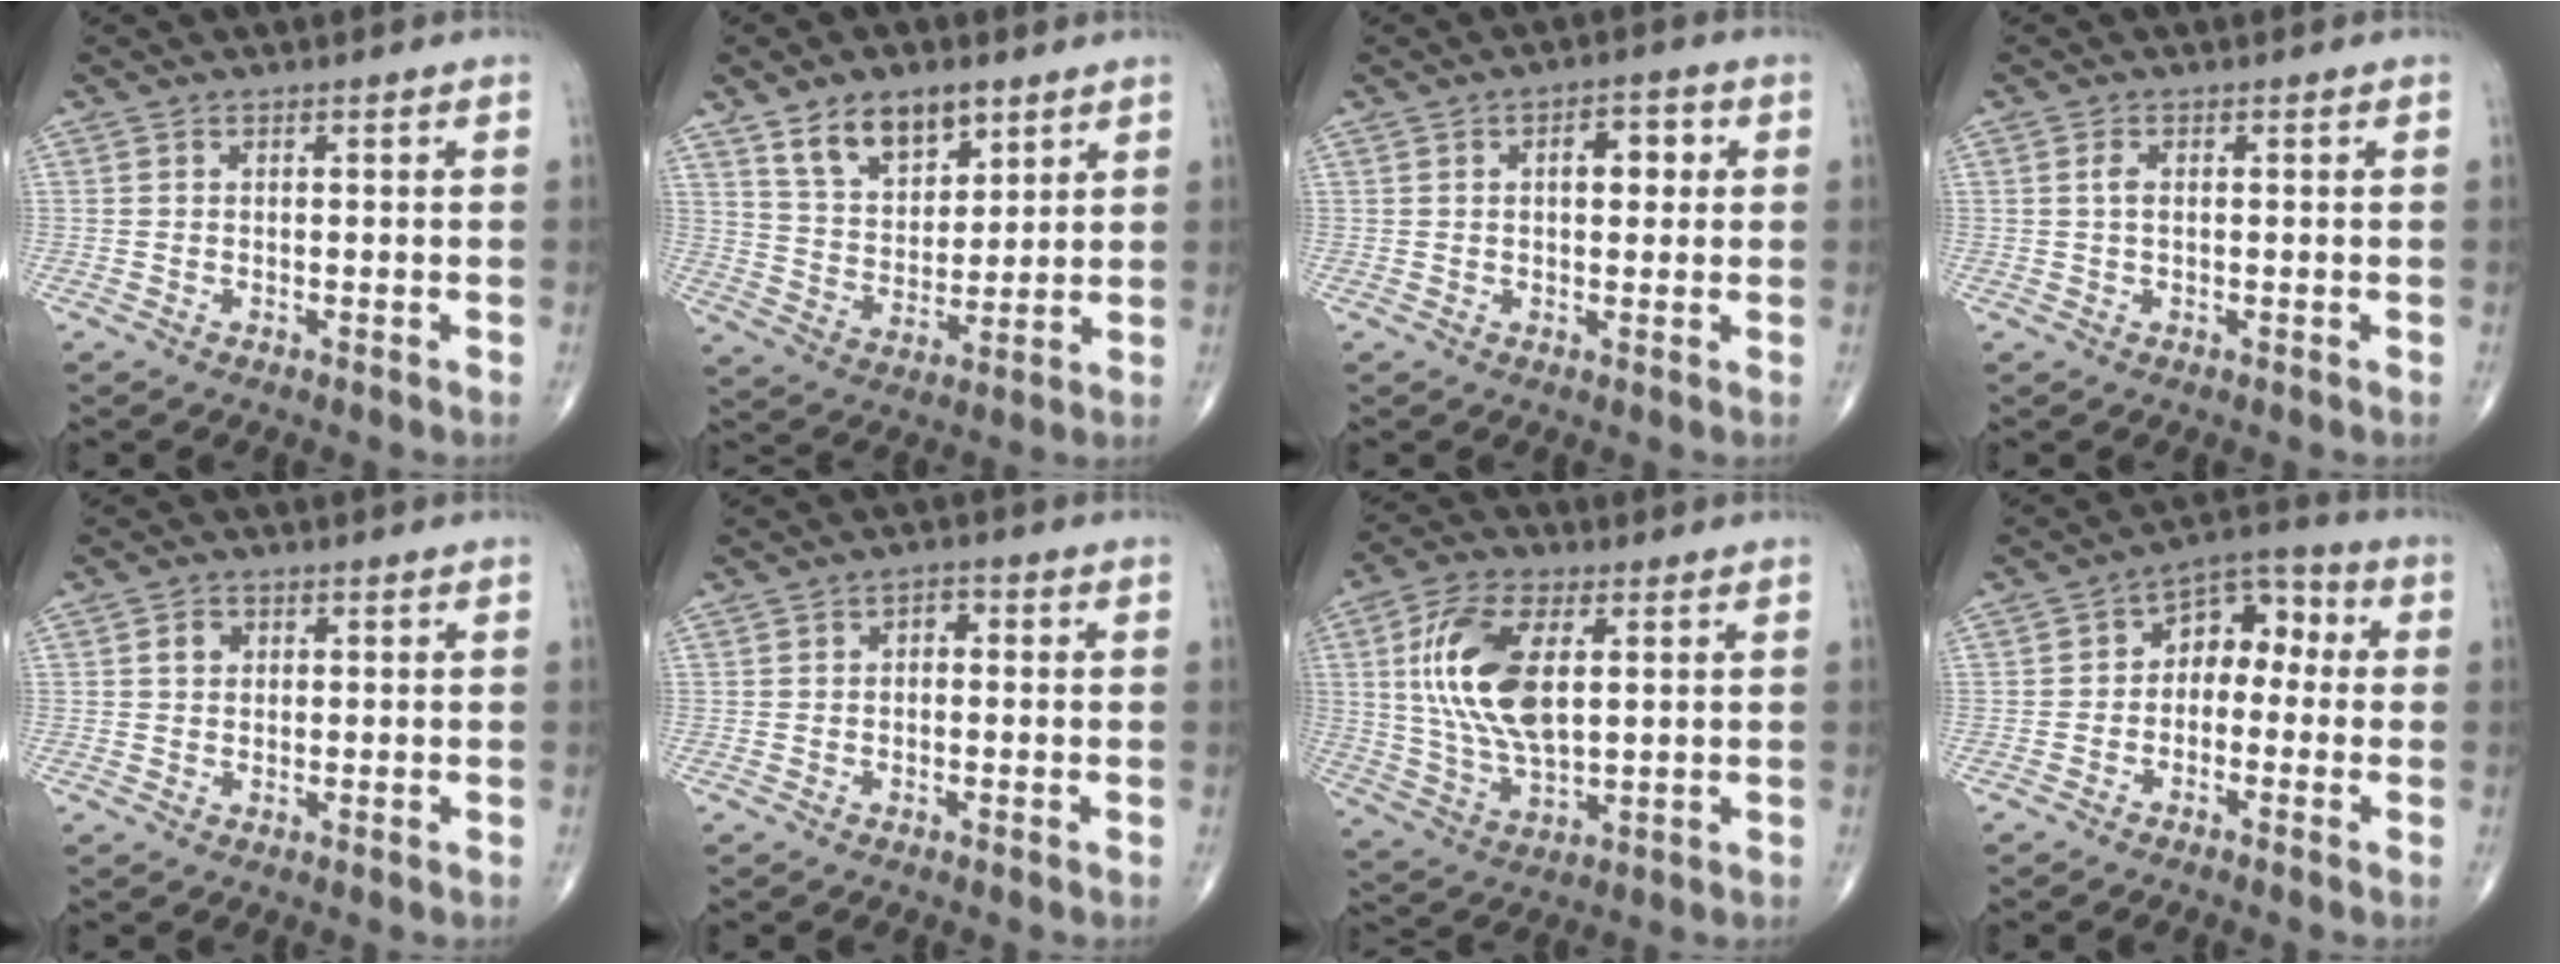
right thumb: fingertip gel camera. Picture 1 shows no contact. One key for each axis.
{"total": 11.8, "fx": 7.1, "fy": 6.7, "fz": 6.6, "tx": -0.086, "ty": -0.040, "tz": 0.134}
{"total": 5.3, "fx": 1.1, "fy": 3.0, "fz": 4.3, "tx": -0.040, "ty": 0.007, "tz": 0.012}
{"total": 0.8, "fx": 0.3, "fy": 0.3, "fz": 0.7, "tx": -0.018, "ty": 0.003, "tz": 0.006}
{"total": 2.0, "fx": 0.5, "fy": 1.7, "fz": 1.0, "tx": -0.009, "ty": 0.003, "tz": 0.006}
{"total": 2.0, "fx": 0.0, "fy": 1.3, "fz": 1.5, "tx": -0.008, "ty": 0.009, "tz": -0.010}
{"total": 15.4, "fx": 3.2, "fy": 7.5, "fz": 13.1, "tx": -0.258, "ty": -0.007, "tz": 0.065}
{"total": 8.0, "fx": -0.5, "fy": 5.5, "fz": 5.8, "tx": -0.048, "ty": 0.043, "tz": -0.028}